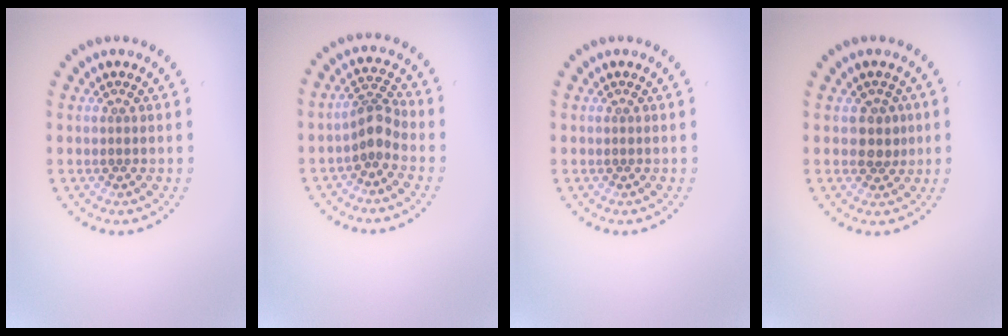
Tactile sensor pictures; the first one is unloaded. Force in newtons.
{"total": 2.5, "press": 1.9, "slide": 1.6}
{"total": 0.0}
{"total": 2.1, "press": 1.8, "slide": 1.0}